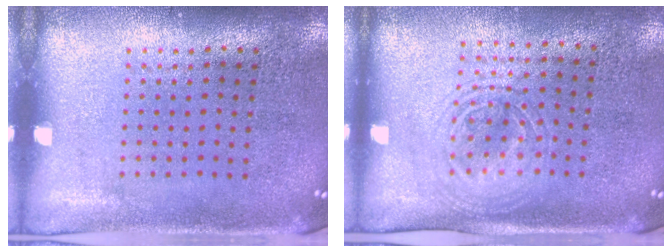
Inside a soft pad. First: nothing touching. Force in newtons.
{"total": 1.5, "press": 1.3, "slide": 0.6}